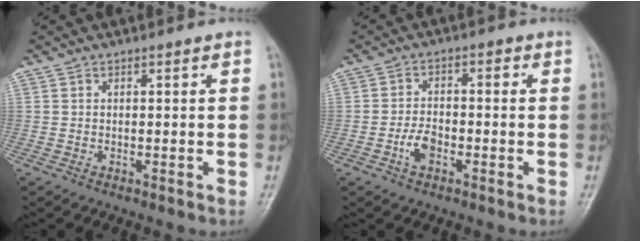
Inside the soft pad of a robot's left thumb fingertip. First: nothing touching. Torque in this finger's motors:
{"motor_torque": [-0.35, 0.39, 0.82, 0.22, 0.00]}